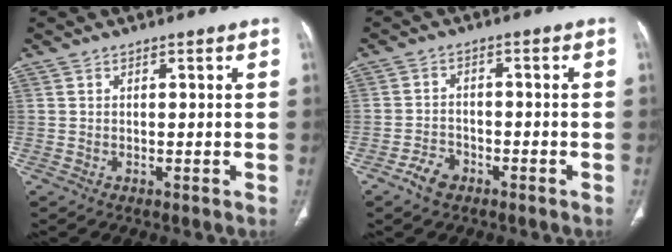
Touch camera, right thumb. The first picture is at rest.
{"total": 4.0, "force": [-2.5, 2.6, 1.8], "torque": [-0.028, 0.019, -0.042]}